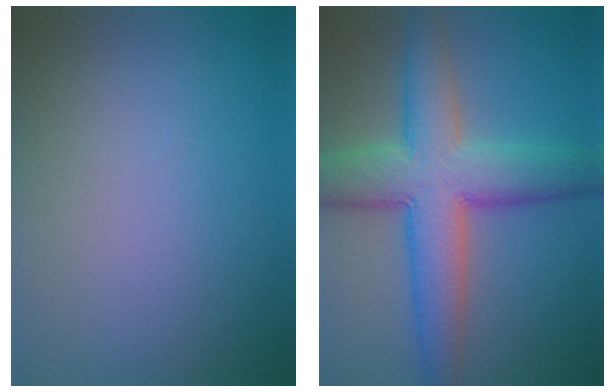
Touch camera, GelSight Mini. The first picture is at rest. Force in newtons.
{"total": 9.3, "press": 9.3, "slide": 0.4}